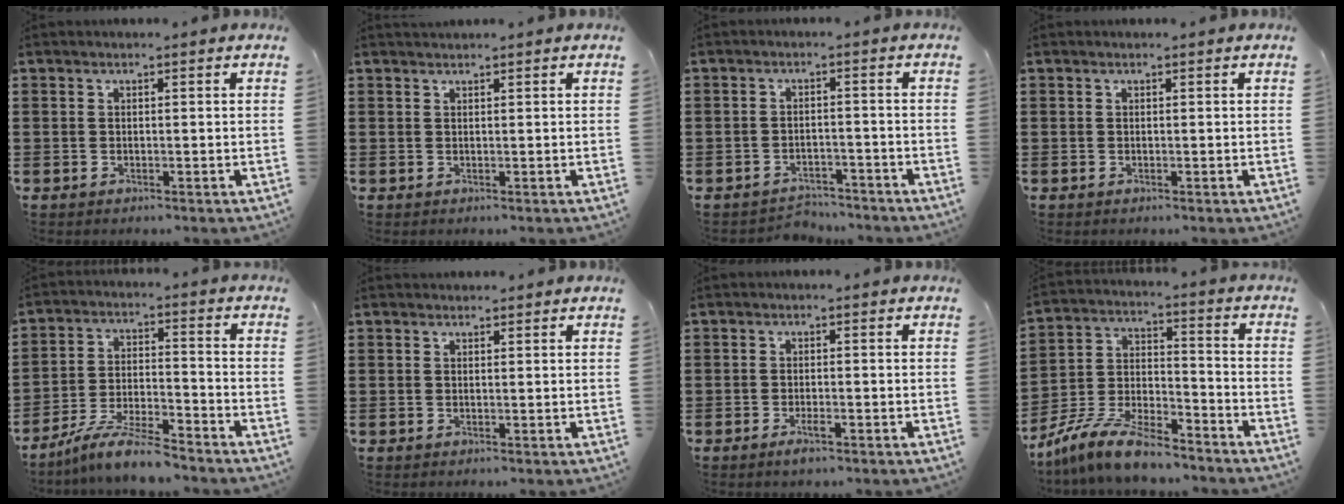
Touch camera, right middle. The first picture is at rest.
{"total": 0.6, "force": [0.6, 0.2, 0.0], "torque": [-0.002, 0.000, 0.012]}
{"total": 3.1, "force": [-3.0, 0.7, -0.3], "torque": [-0.002, 0.001, -0.067]}
{"total": 0.0}
{"total": 7.9, "force": [-7.2, 0.6, 3.2], "torque": [-0.067, 0.006, -0.140]}
{"total": 0.7, "force": [0.6, 0.4, -0.1], "torque": [0.009, -0.001, 0.009]}
{"total": 1.9, "force": [-1.1, 0.4, 1.5], "torque": [-0.034, -0.007, -0.021]}
{"total": 10.2, "force": [-8.8, 2.2, 4.7], "torque": [-0.100, 0.022, -0.176]}